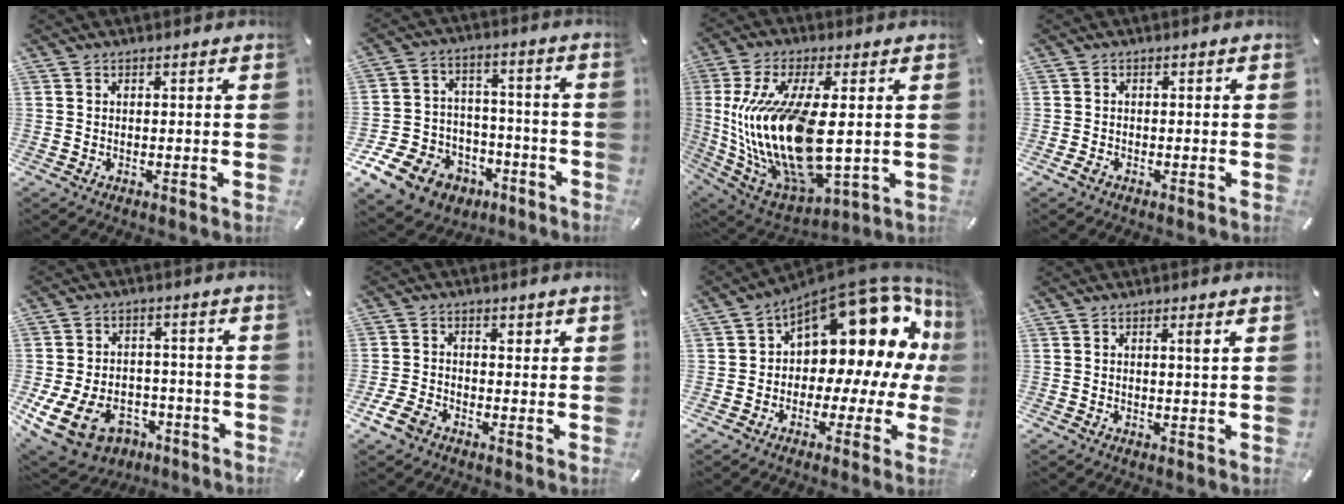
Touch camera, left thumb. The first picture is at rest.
{"total": 13.7, "force": [-7.6, 10.3, 4.8], "torque": [-0.082, 0.058, -0.123]}
{"total": 21.9, "force": [1.7, 9.8, 19.5], "torque": [-0.436, -0.028, 0.038]}
{"total": 1.4, "force": [-0.9, 0.9, 0.5], "torque": [-0.010, 0.004, -0.019]}
{"total": 12.1, "force": [-5.6, 8.5, 6.5], "torque": [-0.123, 0.031, -0.093]}
{"total": 5.4, "force": [-2.1, 4.2, 2.7], "torque": [-0.050, 0.014, -0.041]}
{"total": 18.2, "force": [9.0, 10.3, 12.1], "torque": [-0.155, -0.081, 0.151]}
{"total": 1.8, "force": [0.8, 0.0, 1.6], "torque": [-0.026, -0.006, 0.011]}